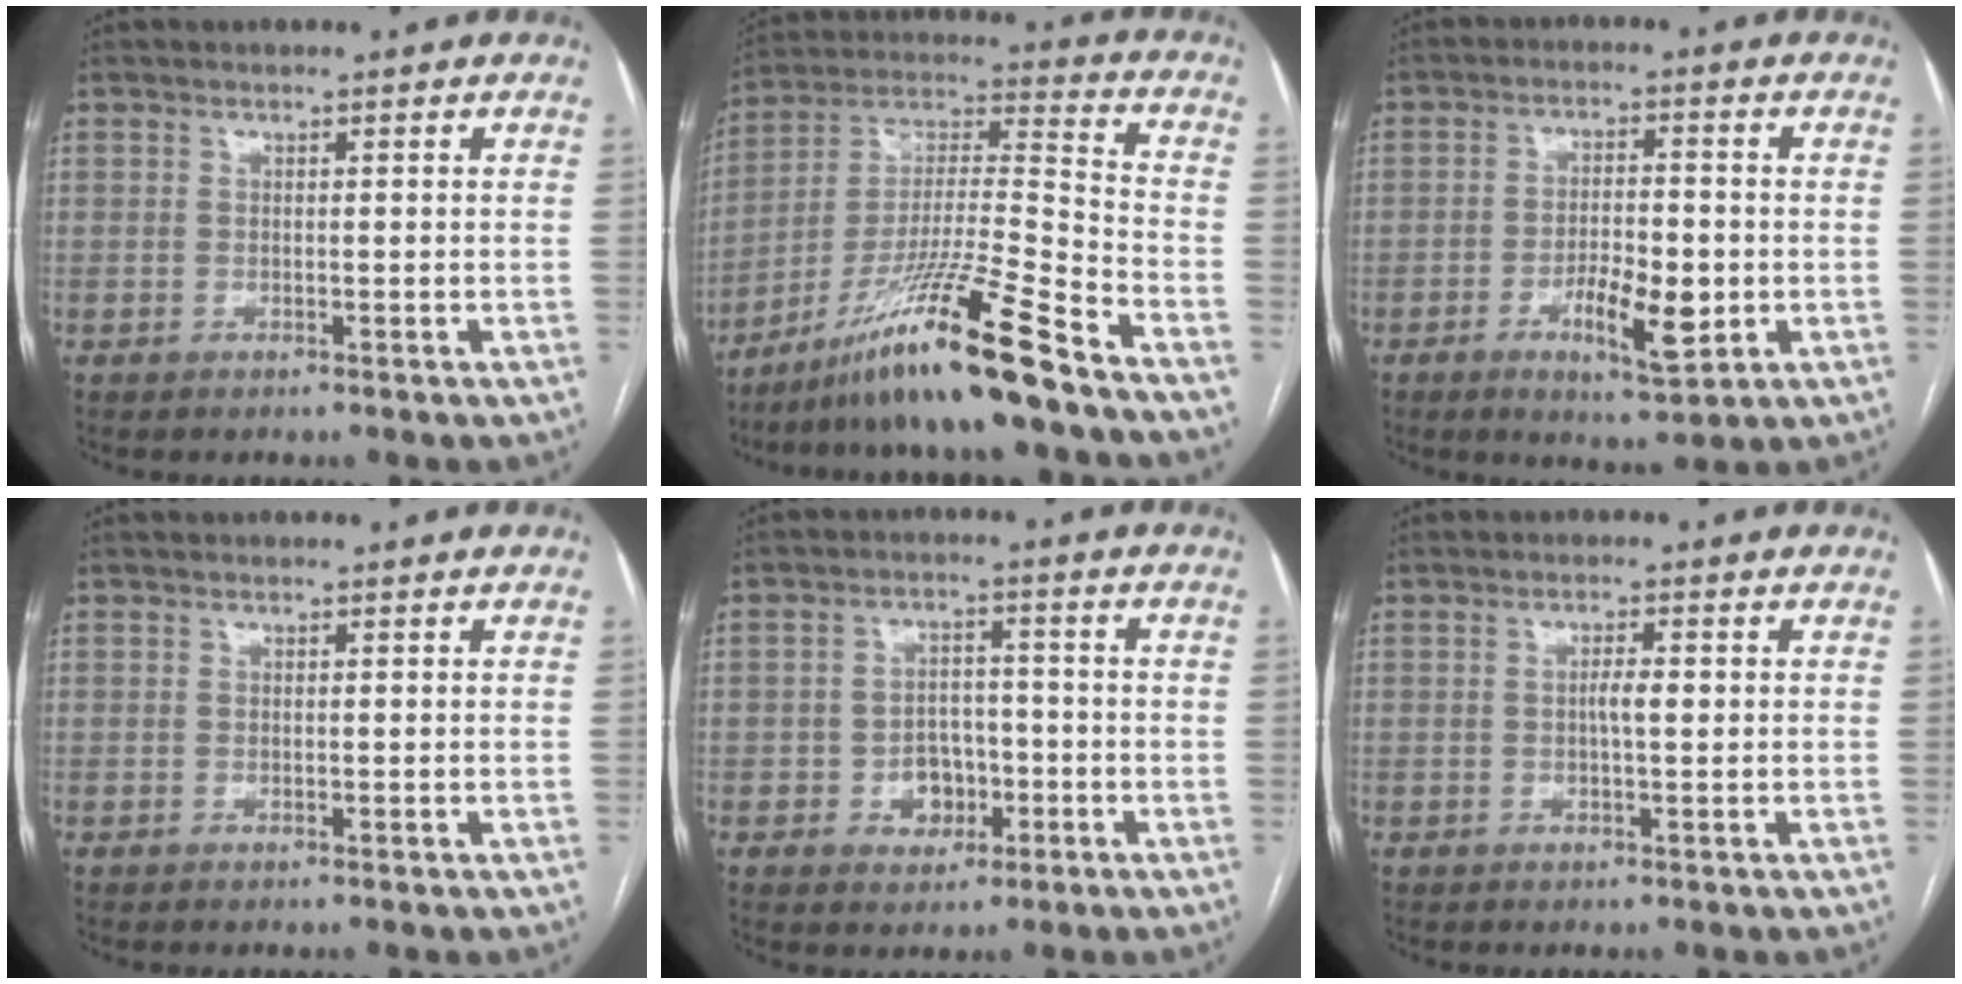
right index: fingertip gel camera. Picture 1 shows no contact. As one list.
[{"total": 17.2, "force": [-12.2, -1.3, 12.0], "torque": [-0.232, -0.014, -0.219]}, {"total": 7.9, "force": [-2.4, 2.3, 7.2], "torque": [-0.124, -0.004, -0.033]}, {"total": 0.0}, {"total": 5.4, "force": [-1.9, 4.1, 3.0], "torque": [-0.045, 0.013, -0.025]}, {"total": 2.2, "force": [0.1, 0.4, 2.2], "torque": [-0.040, 0.003, 0.000]}]